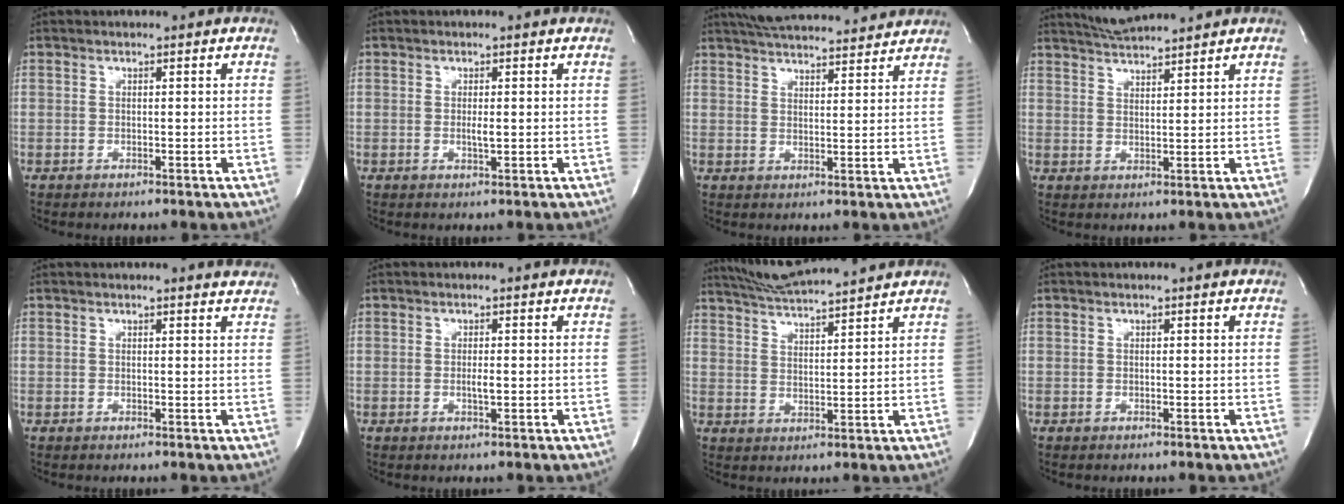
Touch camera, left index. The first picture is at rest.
{"total": 1.3, "force": [-0.2, 0.2, 1.3], "torque": [-0.027, -0.006, -0.005]}
{"total": 16.4, "force": [15.2, 2.6, 5.7], "torque": [-0.094, 0.033, 0.215]}
{"total": 5.8, "force": [5.5, -0.6, 1.6], "torque": [-0.036, 0.014, 0.099]}
{"total": 2.6, "force": [2.6, 0.2, 0.3], "torque": [-0.008, -0.015, 0.009]}
{"total": 1.3, "force": [-0.4, 0.2, 1.2], "torque": [-0.025, -0.005, -0.007]}
{"total": 11.4, "force": [10.6, -0.4, 4.2], "torque": [-0.082, 0.020, 0.171]}
{"total": 0.0}